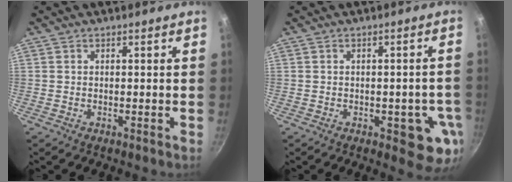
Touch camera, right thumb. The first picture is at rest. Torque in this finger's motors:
{"motor_torque": [1.08, 1.30, -0.09, 0.02, 0.21]}